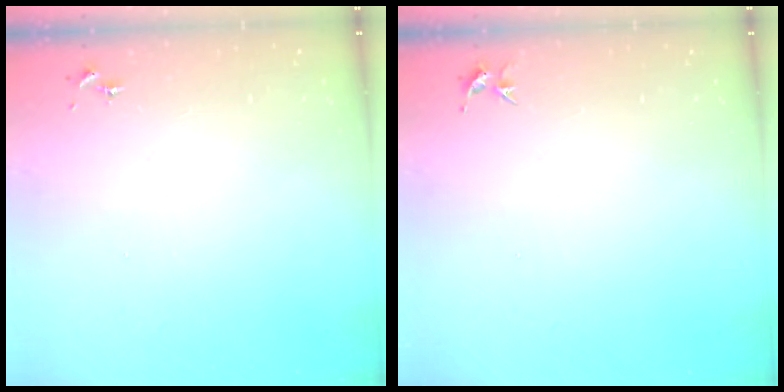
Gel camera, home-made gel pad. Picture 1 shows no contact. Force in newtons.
{"total": 3.4, "press": 3.4, "slide": 0.4}